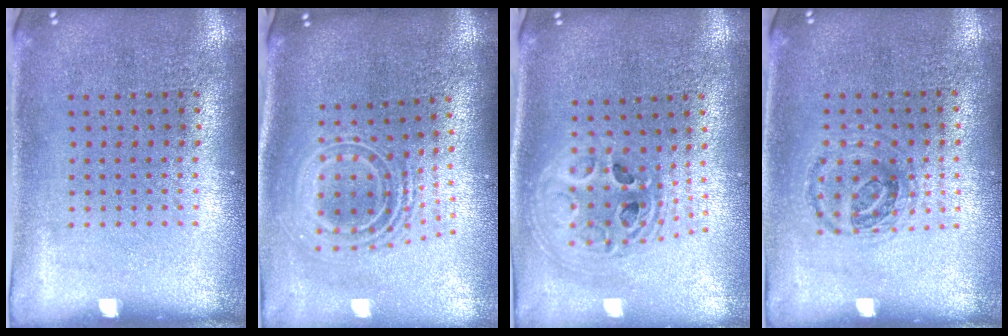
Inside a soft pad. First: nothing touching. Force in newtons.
{"total": 2.5, "press": 1.8, "slide": 1.8}
{"total": 2.3, "press": 1.8, "slide": 1.4}
{"total": 1.0, "press": 0.9, "slide": 0.1}